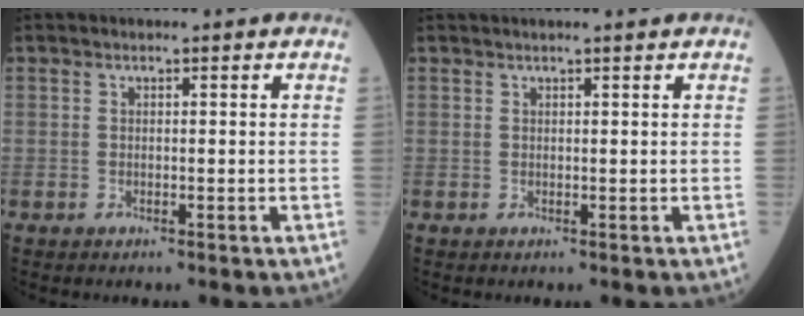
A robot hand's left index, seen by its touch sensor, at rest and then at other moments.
{"total": 2.5, "force": [2.2, -0.2, 1.2], "torque": [-0.011, 0.011, 0.029]}